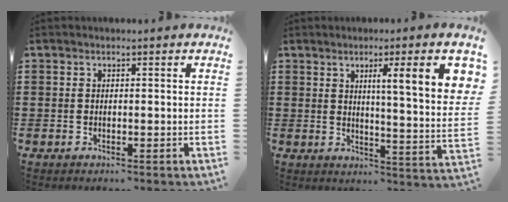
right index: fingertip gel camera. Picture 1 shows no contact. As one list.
[{"total": 9.7, "force": [4.1, 0.5, 8.8], "torque": [-0.147, -0.012, 0.060]}]